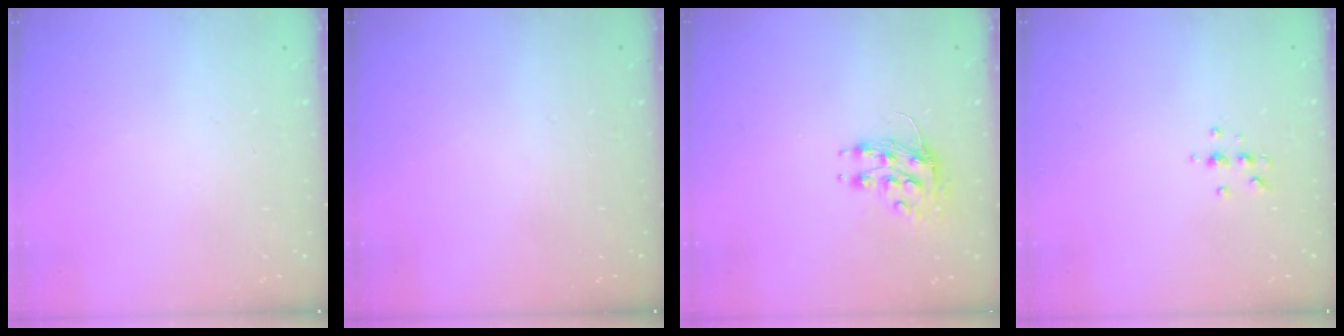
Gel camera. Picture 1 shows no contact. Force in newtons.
{"total": 0.0}
{"total": 8.4, "press": 8.3, "slide": 1.0}
{"total": 4.9, "press": 4.9, "slide": 0.7}